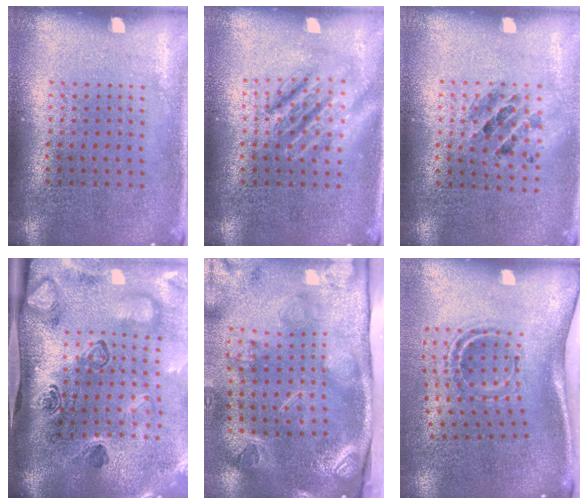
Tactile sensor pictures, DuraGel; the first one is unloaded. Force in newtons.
{"total": 2.7, "press": 2.7, "slide": 0.3}
{"total": 1.2, "press": 1.1, "slide": 0.4}
{"total": 4.9, "press": 3.3, "slide": 3.6}
{"total": 4.6, "press": 3.2, "slide": 3.3}
{"total": 2.2, "press": 1.2, "slide": 1.8}